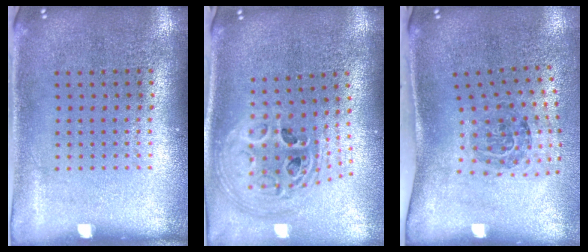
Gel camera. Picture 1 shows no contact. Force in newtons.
{"total": 2.6, "press": 1.9, "slide": 1.8}
{"total": 1.7, "press": 1.1, "slide": 1.2}